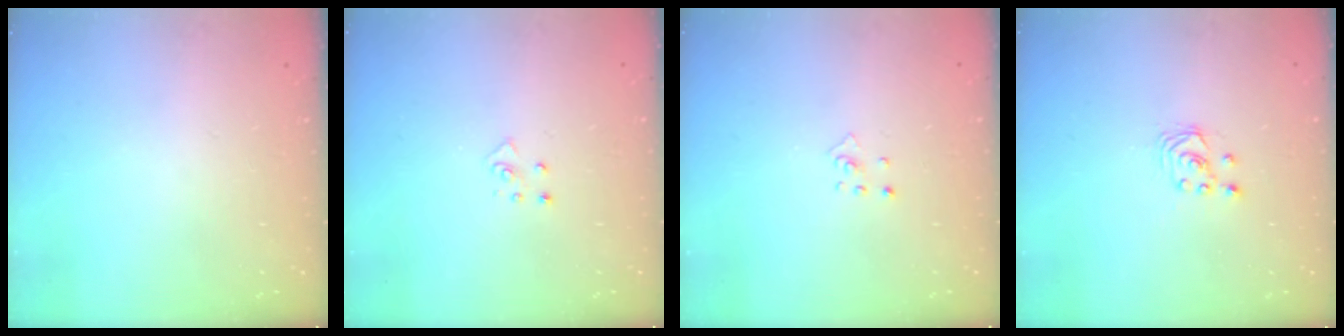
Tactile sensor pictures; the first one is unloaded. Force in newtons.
{"total": 4.1, "press": 4.1, "slide": 0.4}
{"total": 2.9, "press": 2.9, "slide": 0.3}
{"total": 2.1, "press": 2.1, "slide": 0.3}